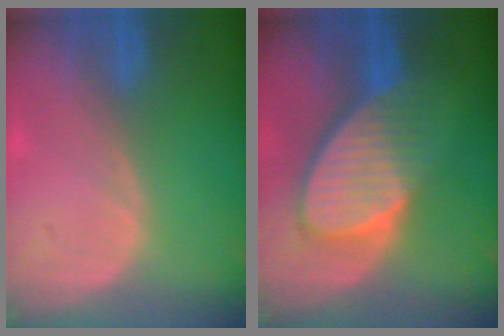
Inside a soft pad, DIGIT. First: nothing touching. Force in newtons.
{"total": 9.2, "press": 8.2, "slide": 4.1}